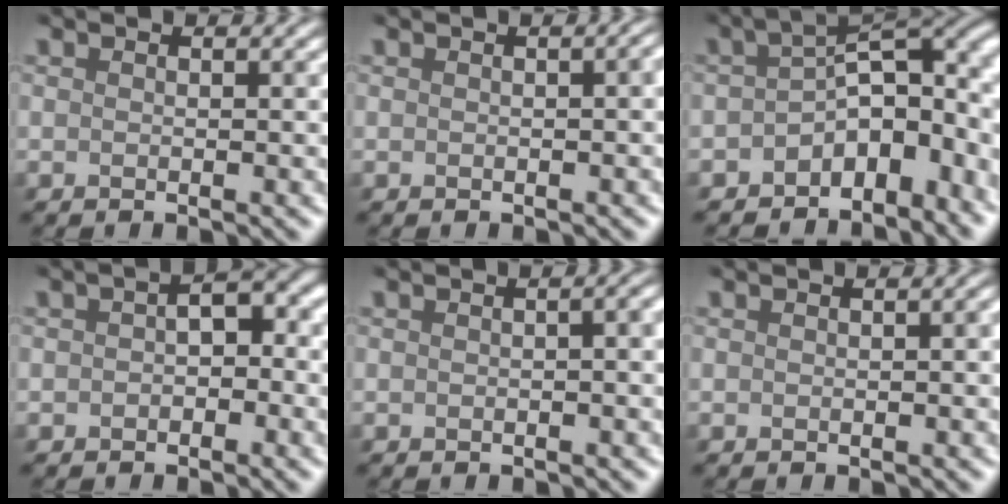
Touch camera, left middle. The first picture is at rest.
{"total": 2.8, "force": [-0.7, 1.5, 2.3], "torque": [-0.005, 0.014, -0.015]}
{"total": 8.7, "force": [-3.2, 5.0, 6.4], "torque": [-0.069, 0.000, -0.055]}
{"total": 2.4, "force": [-0.8, 1.4, 1.7], "torque": [-0.020, 0.012, -0.022]}
{"total": 4.0, "force": [-0.6, 2.0, 3.4], "torque": [-0.020, 0.013, -0.020]}
{"total": 1.8, "force": [-0.4, 0.9, 1.5], "torque": [-0.007, 0.011, -0.010]}